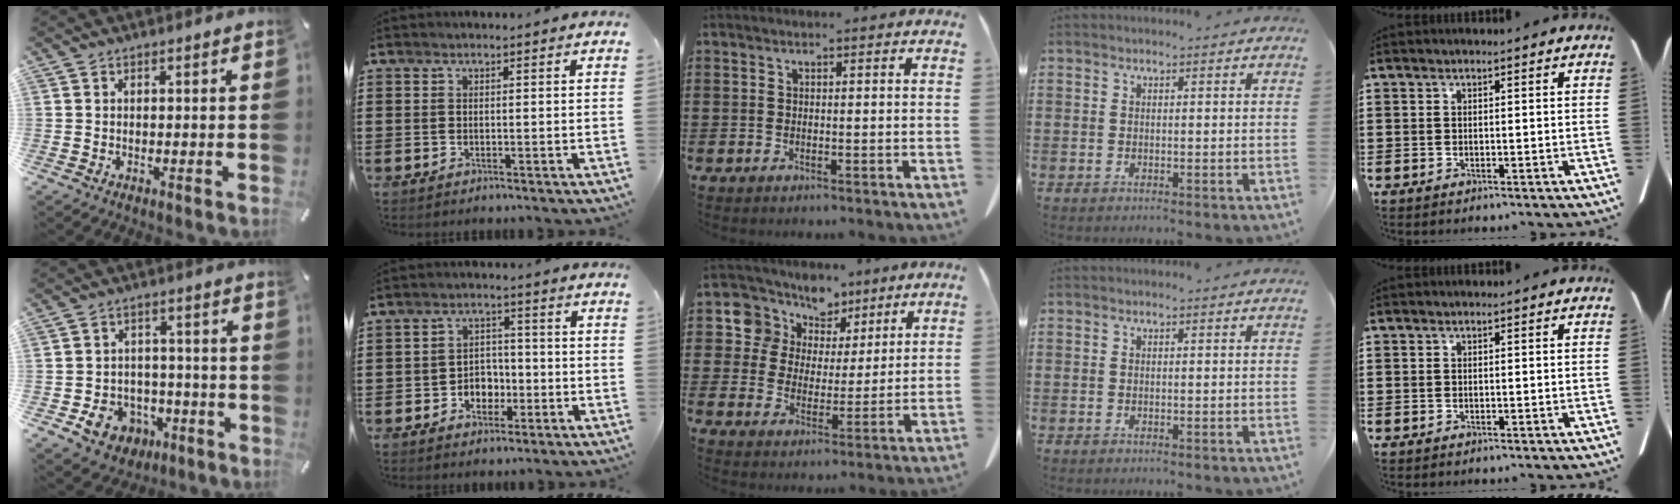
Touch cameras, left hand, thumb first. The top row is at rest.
{"thumb": {"total": 8.9, "force": [-3.5, 7.8, 2.7], "torque": [-0.042, 0.032, -0.056]}, "index": {"total": 4.2, "force": [-1.9, 3.2, 1.9], "torque": [-0.034, 0.004, -0.042]}, "middle": {"total": 8.3, "force": [5.9, 5.8, 0.7], "torque": [-0.061, -0.026, 0.109]}}